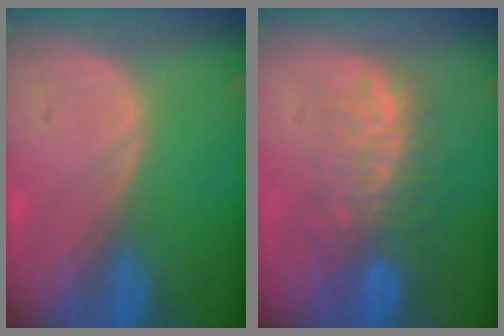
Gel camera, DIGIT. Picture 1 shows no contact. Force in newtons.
{"total": 9.9, "press": 8.6, "slide": 4.8}